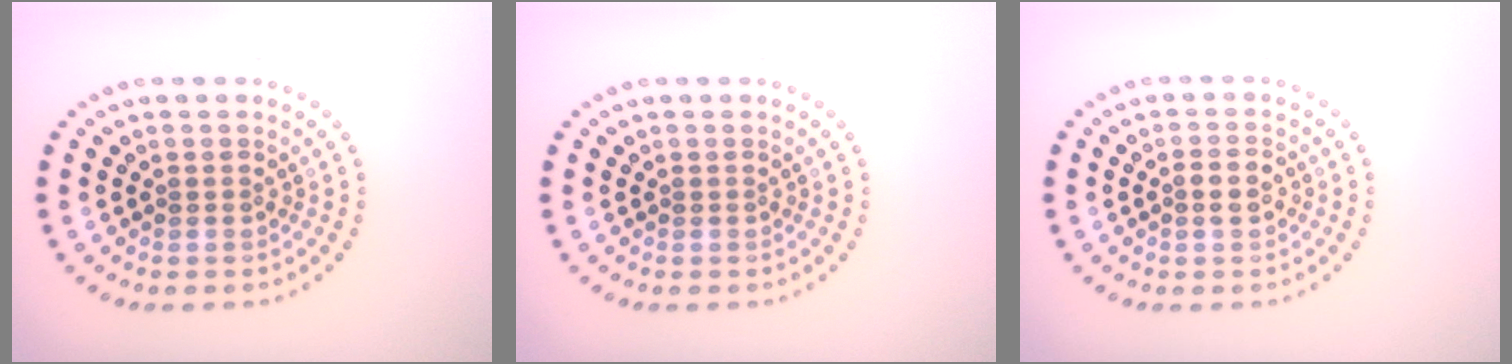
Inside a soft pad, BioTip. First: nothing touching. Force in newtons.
{"total": 0.0}
{"total": 1.7, "press": 1.6, "slide": 0.5}